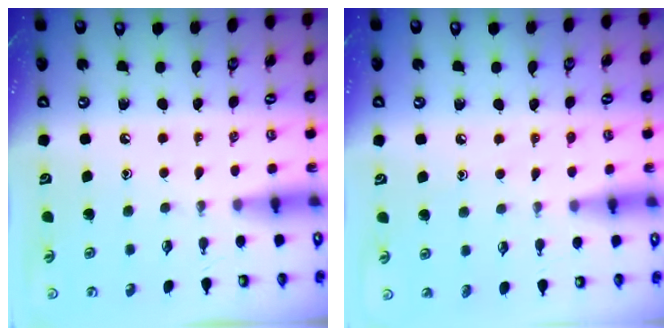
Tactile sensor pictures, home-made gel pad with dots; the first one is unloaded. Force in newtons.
{"total": 4.4, "press": 4.4, "slide": 0.4}